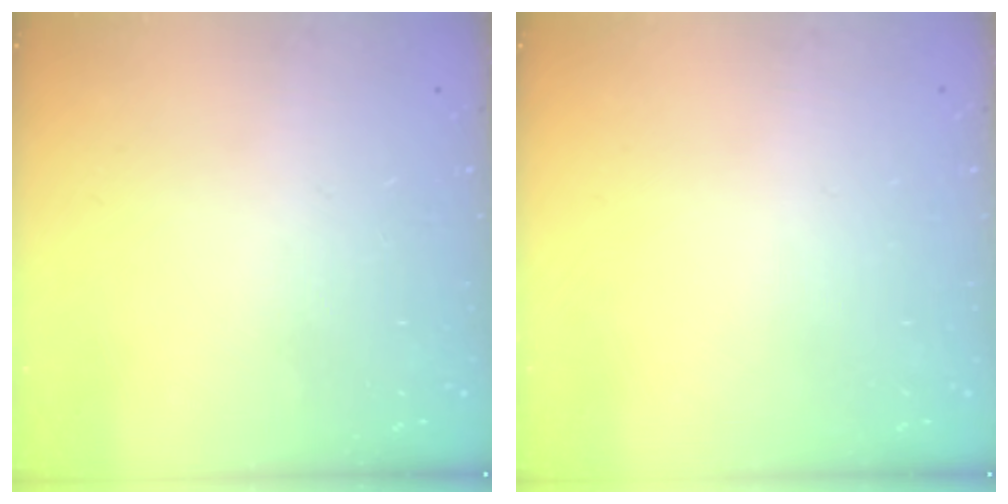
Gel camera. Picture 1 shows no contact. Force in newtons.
{"total": 0.0}